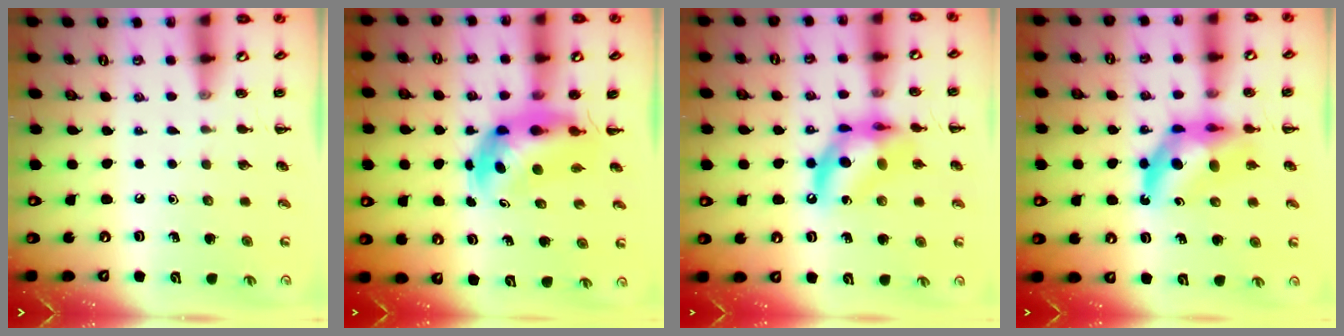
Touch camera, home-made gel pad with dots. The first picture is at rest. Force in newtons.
{"total": 6.2, "press": 5.8, "slide": 2.3}
{"total": 12.8, "press": 12.4, "slide": 3.4}
{"total": 10.2, "press": 9.7, "slide": 3.1}